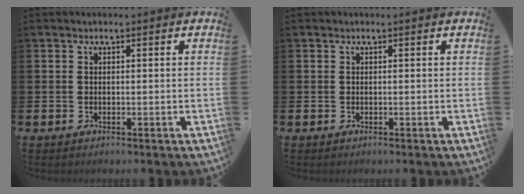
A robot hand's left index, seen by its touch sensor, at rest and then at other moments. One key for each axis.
{"total": 0.0}